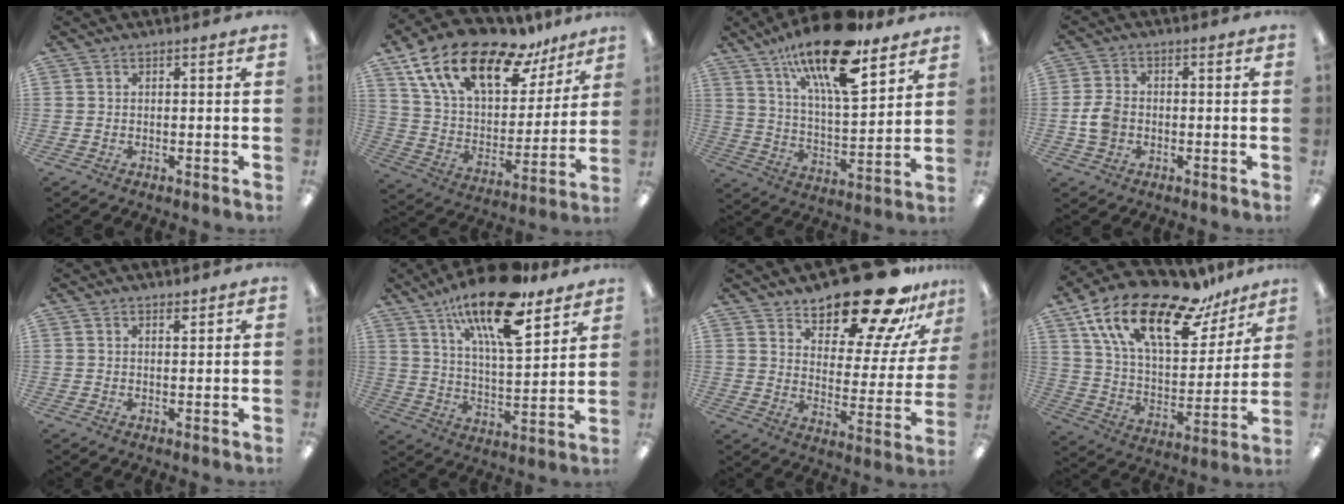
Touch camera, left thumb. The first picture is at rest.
{"total": 21.2, "force": [14.0, 9.8, 12.5], "torque": [-0.236, -0.079, 0.249]}
{"total": 20.8, "force": [14.4, 6.5, 13.6], "torque": [-0.228, -0.083, 0.239]}
{"total": 5.6, "force": [-0.9, 4.4, 3.4], "torque": [-0.073, 0.007, -0.016]}
{"total": 1.4, "force": [1.2, 0.5, 0.5], "torque": [-0.005, -0.004, 0.022]}
{"total": 19.9, "force": [13.8, 6.1, 13.0], "torque": [-0.226, -0.074, 0.230]}
{"total": 21.6, "force": [17.9, 6.7, 10.1], "torque": [-0.135, -0.129, 0.295]}
{"total": 23.1, "force": [15.0, 9.7, 14.7], "torque": [-0.266, -0.082, 0.258]}